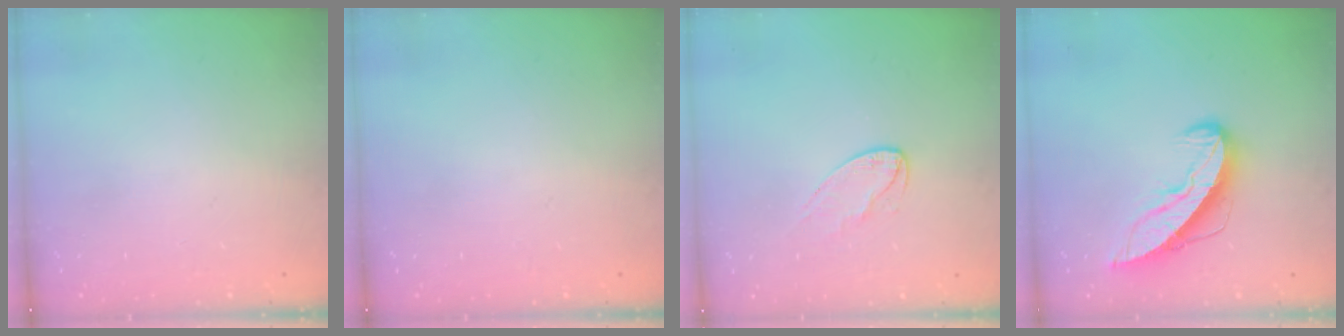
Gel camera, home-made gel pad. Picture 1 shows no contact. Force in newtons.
{"total": 0.0}
{"total": 5.0, "press": 4.9, "slide": 0.5}
{"total": 9.3, "press": 9.3, "slide": 0.9}